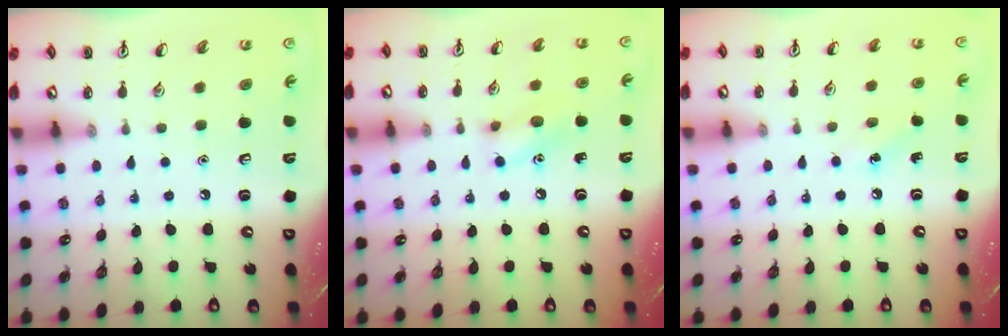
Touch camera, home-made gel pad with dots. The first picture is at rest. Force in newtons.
{"total": 8.5, "press": 8.4, "slide": 1.0}
{"total": 5.6, "press": 5.3, "slide": 1.9}